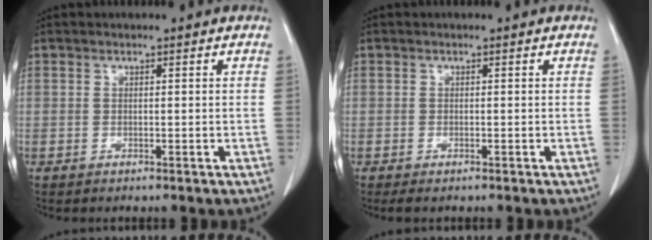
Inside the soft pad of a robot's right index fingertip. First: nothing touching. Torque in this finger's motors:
{"motor_torque": [0.12, -0.10, 0.04, 0.01]}